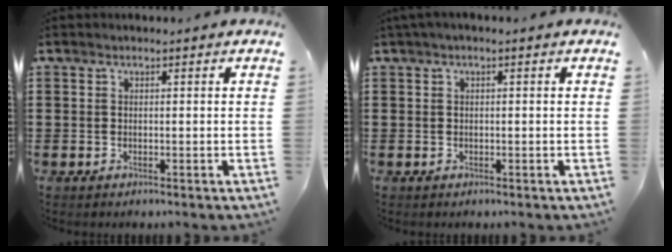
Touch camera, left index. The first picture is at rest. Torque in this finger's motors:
{"motor_torque": [0.68, 0.23, 0.50, 0.14]}